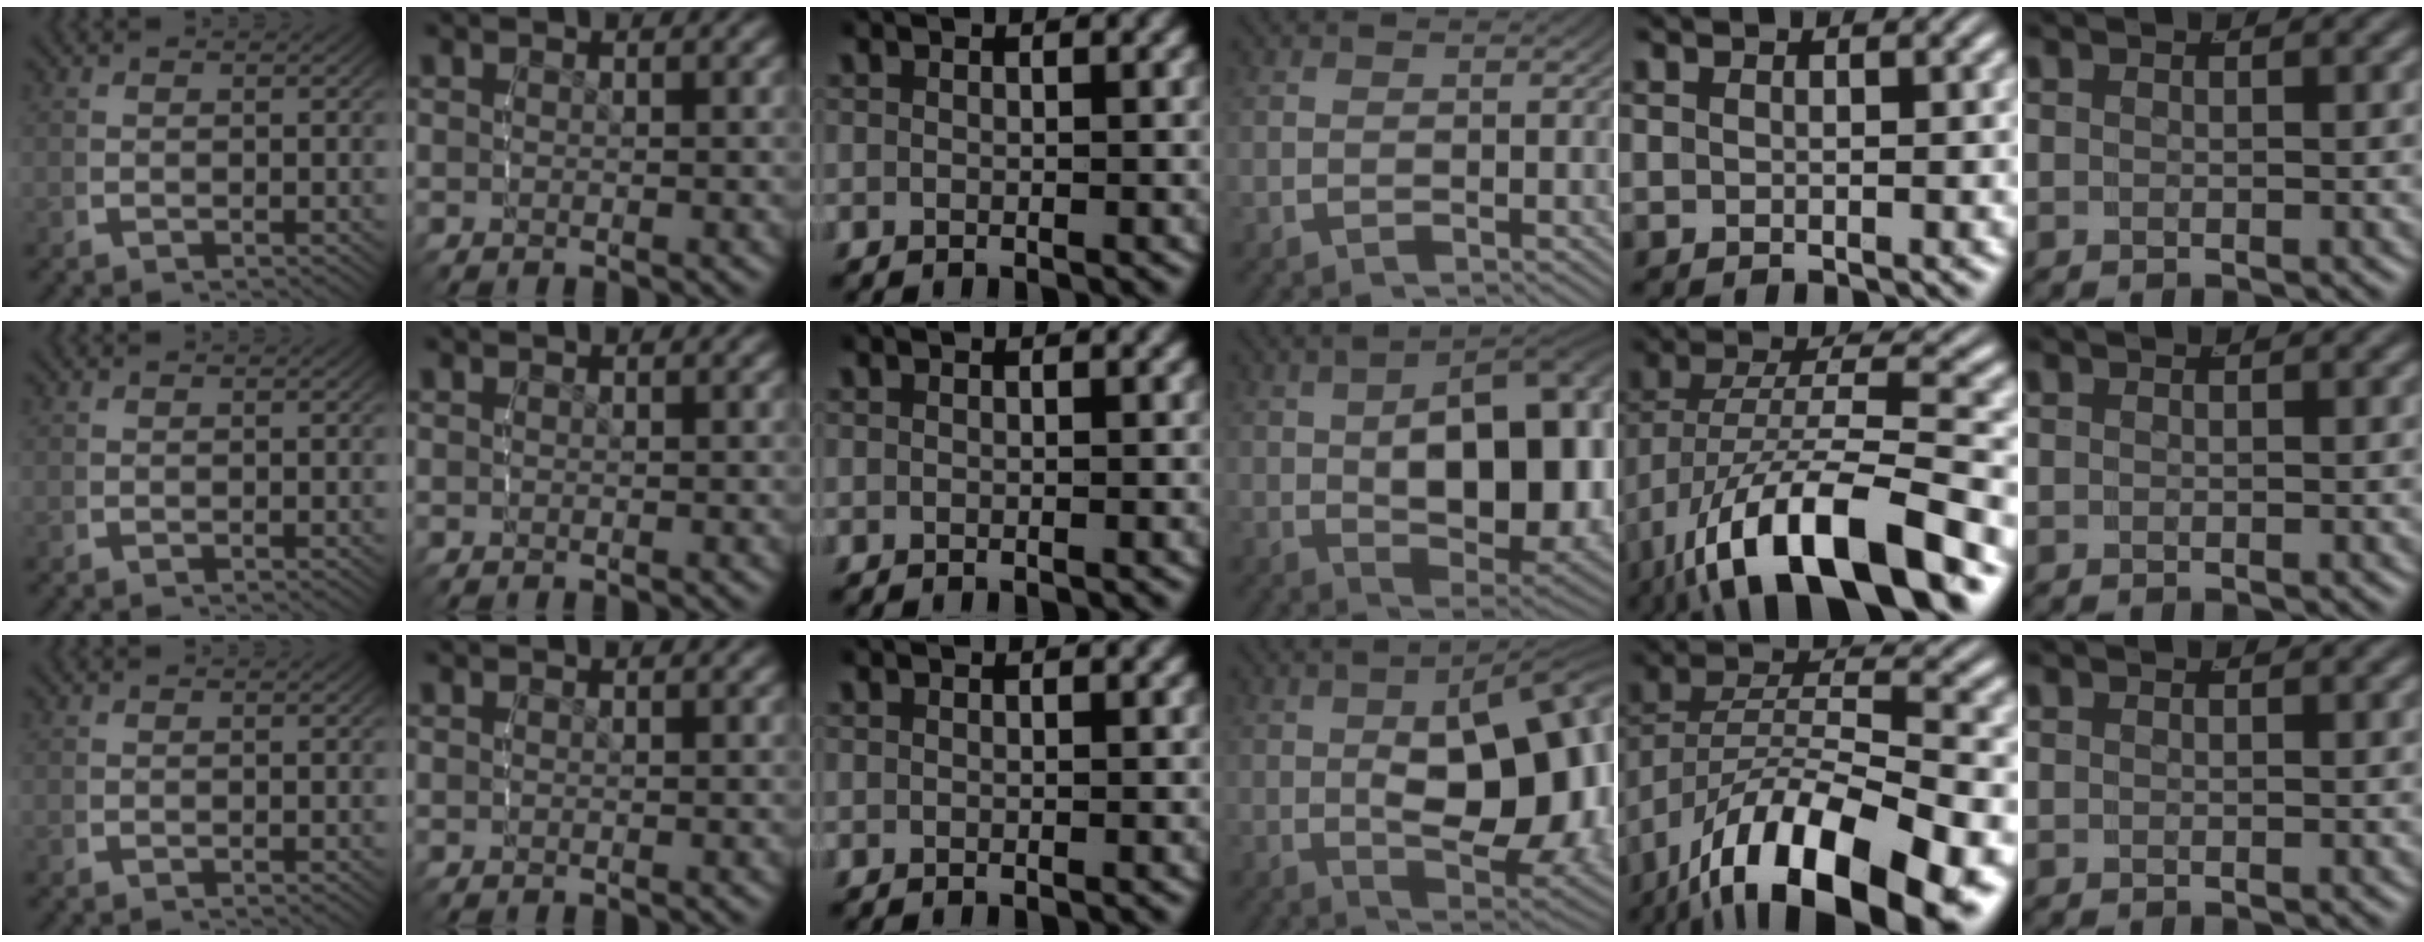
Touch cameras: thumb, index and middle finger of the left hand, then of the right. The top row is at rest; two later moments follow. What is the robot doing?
{"motion": "lift_and_place", "object": "legos"}